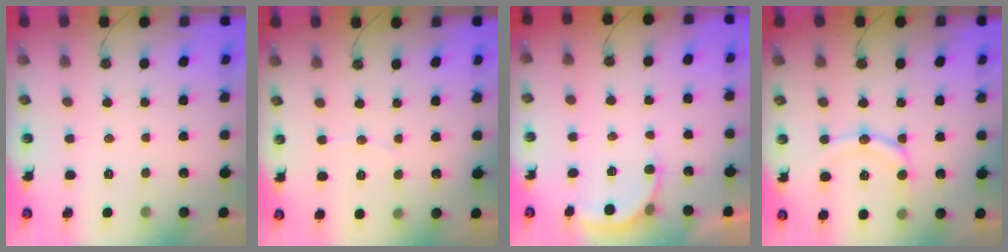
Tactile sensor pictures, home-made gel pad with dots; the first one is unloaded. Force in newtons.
{"total": 2.3, "press": 2.3, "slide": 0.2}
{"total": 3.5, "press": 3.5, "slide": 0.3}
{"total": 13.1, "press": 12.8, "slide": 2.8}